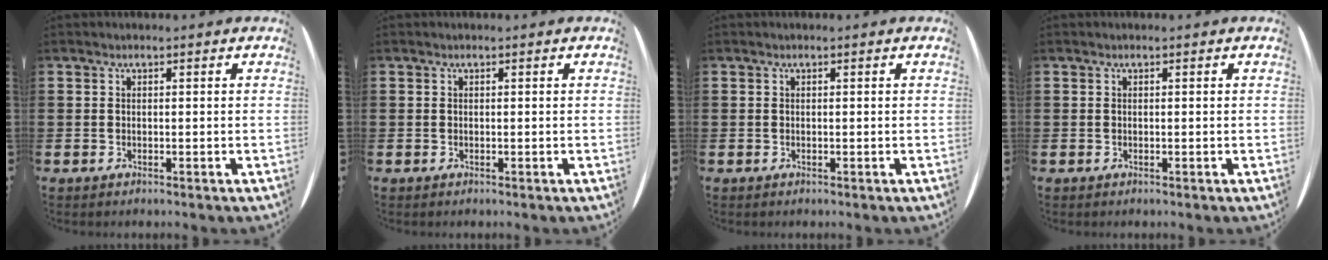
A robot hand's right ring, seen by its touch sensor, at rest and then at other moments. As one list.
[{"total": 0.0}, {"total": 0.0}, {"total": 0.0}]